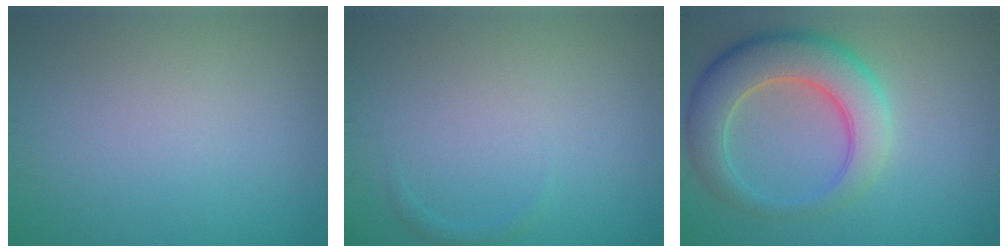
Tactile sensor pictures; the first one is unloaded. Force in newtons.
{"total": 0.6, "press": 0.6, "slide": 0.0}
{"total": 7.6, "press": 7.6, "slide": 0.4}